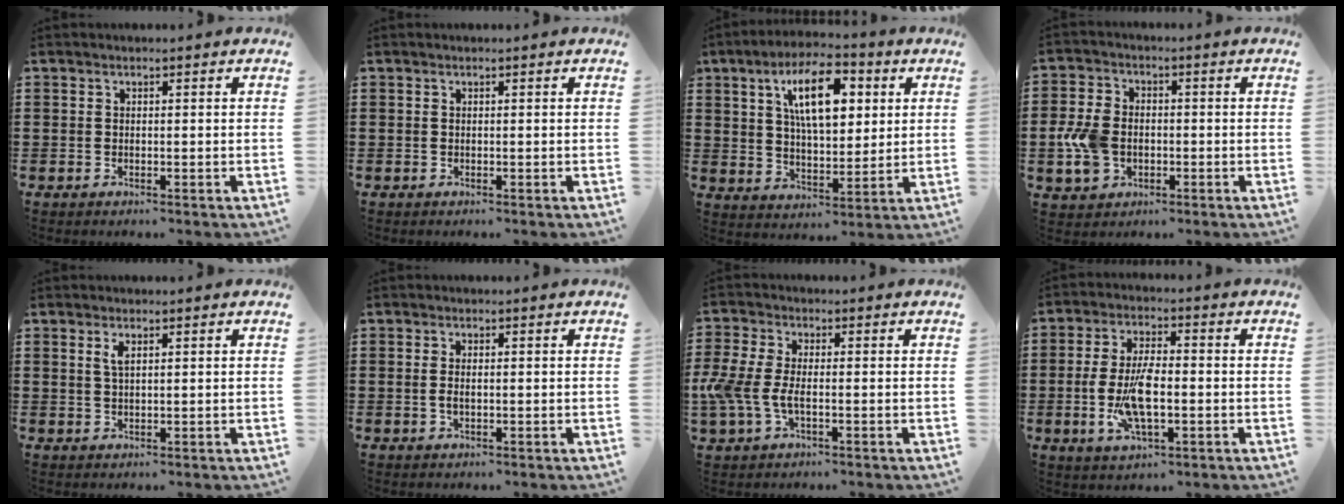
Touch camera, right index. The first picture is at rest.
{"total": 0.0}
{"total": 11.6, "force": [4.8, 5.0, 9.3], "torque": [-0.168, 0.011, 0.080]}
{"total": 7.1, "force": [-1.2, 5.1, 4.8], "torque": [-0.130, 0.001, -0.029]}
{"total": 1.9, "force": [0.9, 0.6, 1.6], "torque": [-0.035, 0.003, 0.014]}
{"total": 1.7, "force": [-0.1, 0.8, 1.5], "torque": [-0.038, 0.000, -0.006]}
{"total": 5.7, "force": [-1.5, 2.7, 4.9], "torque": [-0.124, -0.010, -0.035]}
{"total": 8.6, "force": [-1.5, 3.2, 7.8], "torque": [-0.175, -0.008, -0.033]}